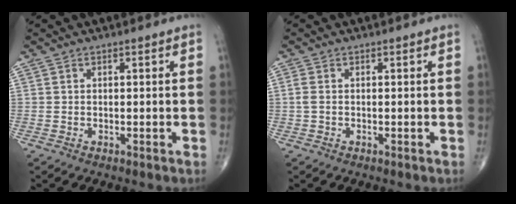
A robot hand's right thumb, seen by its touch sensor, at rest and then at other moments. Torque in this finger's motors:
{"motor_torque": [-0.08, -0.10, 0.01, 0.06, 0.08]}